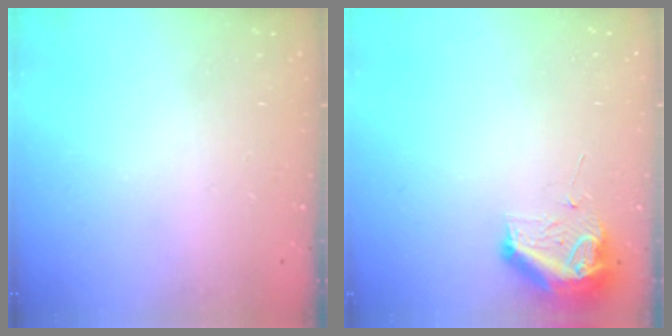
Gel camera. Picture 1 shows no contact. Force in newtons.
{"total": 8.7, "press": 8.6, "slide": 1.0}